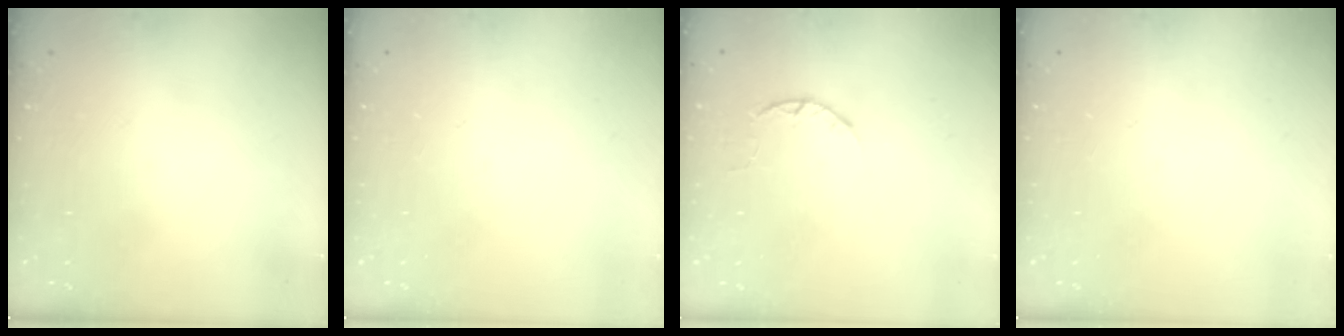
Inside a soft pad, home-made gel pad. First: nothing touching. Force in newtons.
{"total": 0.0}
{"total": 2.5, "press": 2.4, "slide": 0.4}
{"total": 0.0}